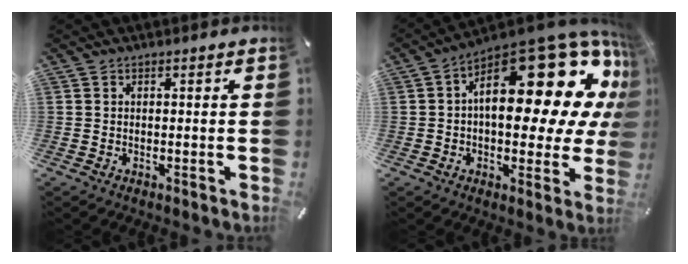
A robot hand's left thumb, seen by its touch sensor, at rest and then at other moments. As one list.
[{"total": 25.7, "force": [8.8, 12.6, 20.5], "torque": [-0.257, -0.083, 0.153]}]